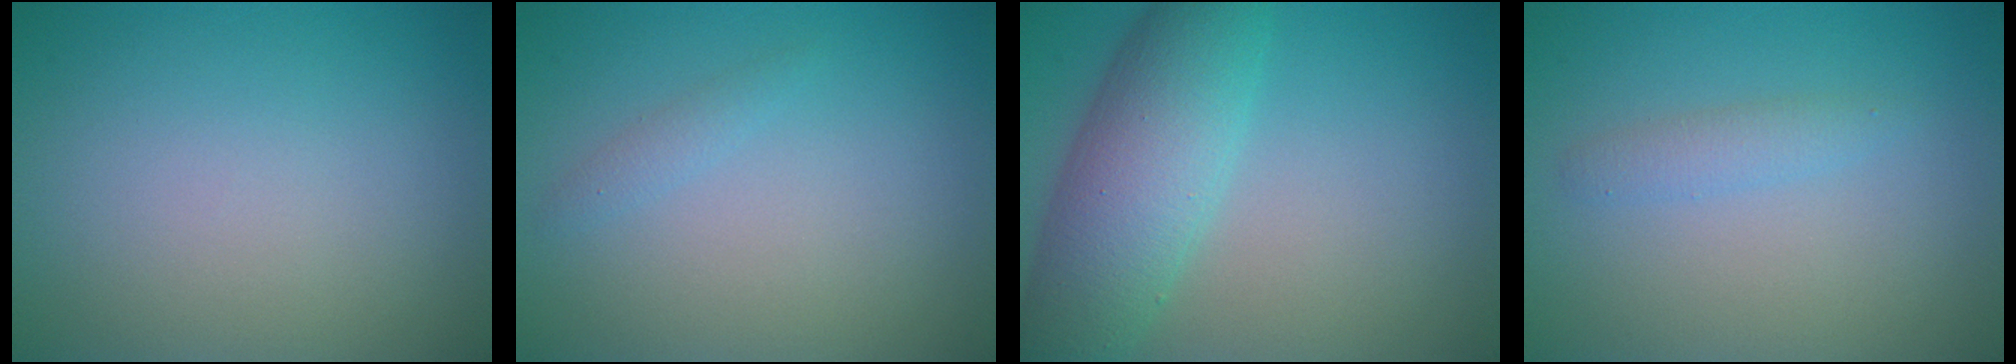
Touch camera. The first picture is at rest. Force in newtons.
{"total": 0.8, "press": 0.8, "slide": 0.1}
{"total": 7.3, "press": 7.3, "slide": 0.3}
{"total": 1.4, "press": 1.4, "slide": 0.0}